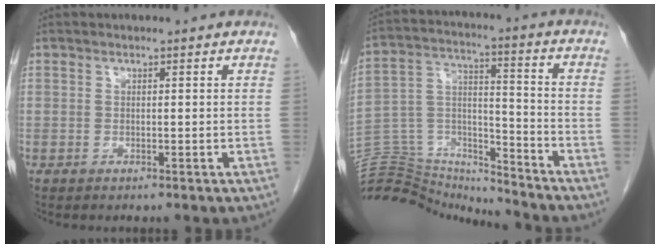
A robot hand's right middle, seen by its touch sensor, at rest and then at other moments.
{"total": 16.7, "force": [-16.5, 2.0, 1.8], "torque": [-0.033, 0.055, -0.275]}